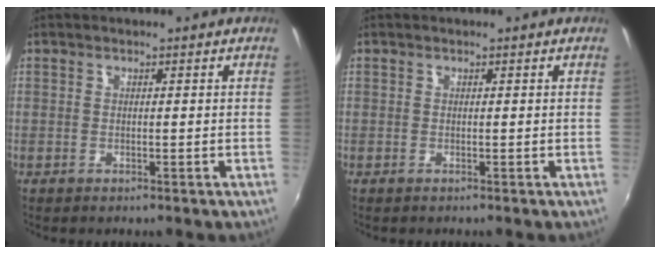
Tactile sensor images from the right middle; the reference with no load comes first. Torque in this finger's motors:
{"motor_torque": [0.00, 0.00, 0.00, 0.00]}